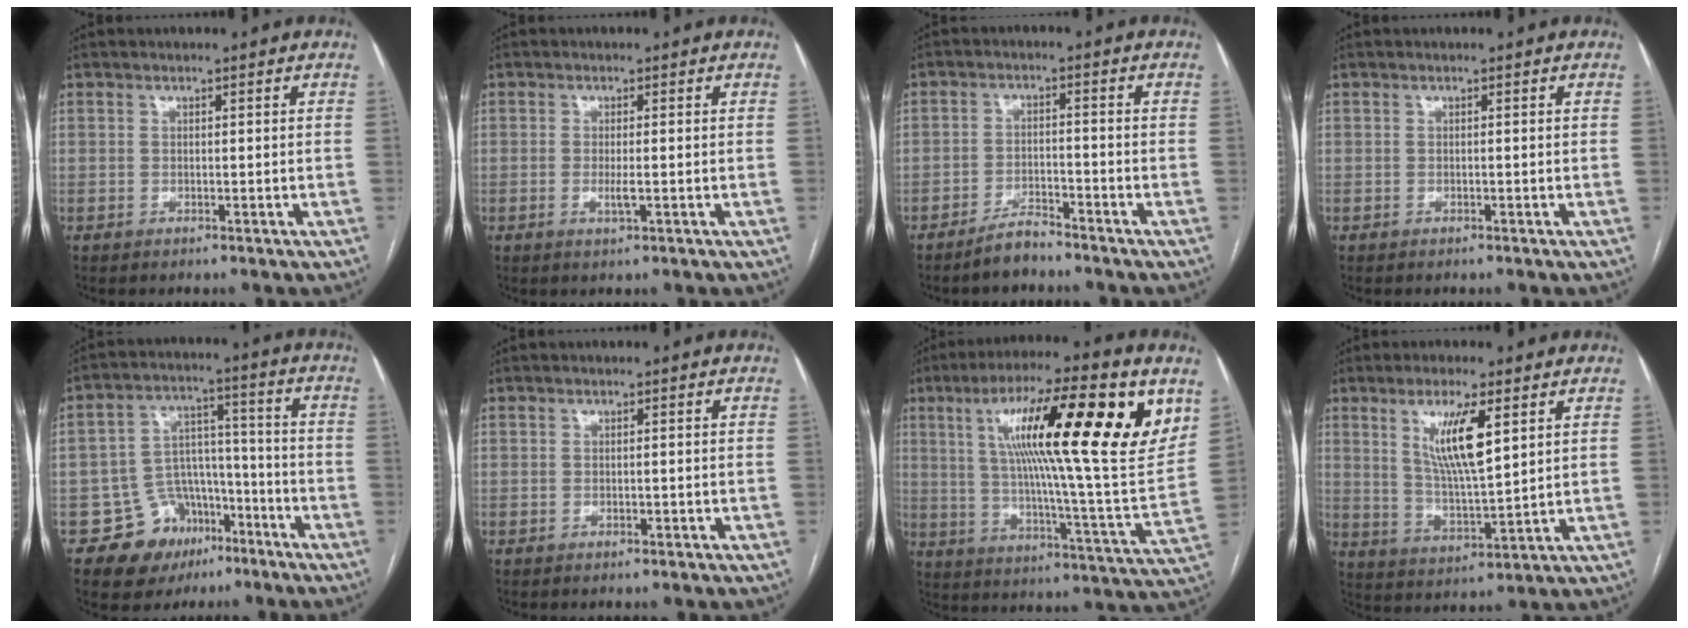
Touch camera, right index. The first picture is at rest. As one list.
[{"total": 2.1, "force": [-0.4, 0.3, 2.0], "torque": [-0.041, -0.005, -0.006]}, {"total": 3.7, "force": [-3.4, 0.8, 1.3], "torque": [-0.024, -0.003, -0.063]}, {"total": 0.0}, {"total": 10.8, "force": [-6.2, 8.3, 3.1], "torque": [-0.039, 0.051, -0.087]}, {"total": 0.7, "force": [-0.2, 0.3, 0.6], "torque": [-0.010, -0.001, 0.000]}, {"total": 26.0, "force": [10.7, 2.4, 23.5], "torque": [-0.355, 0.016, 0.158]}, {"total": 9.7, "force": [4.0, 1.4, 8.7], "torque": [-0.162, -0.007, 0.079]}]